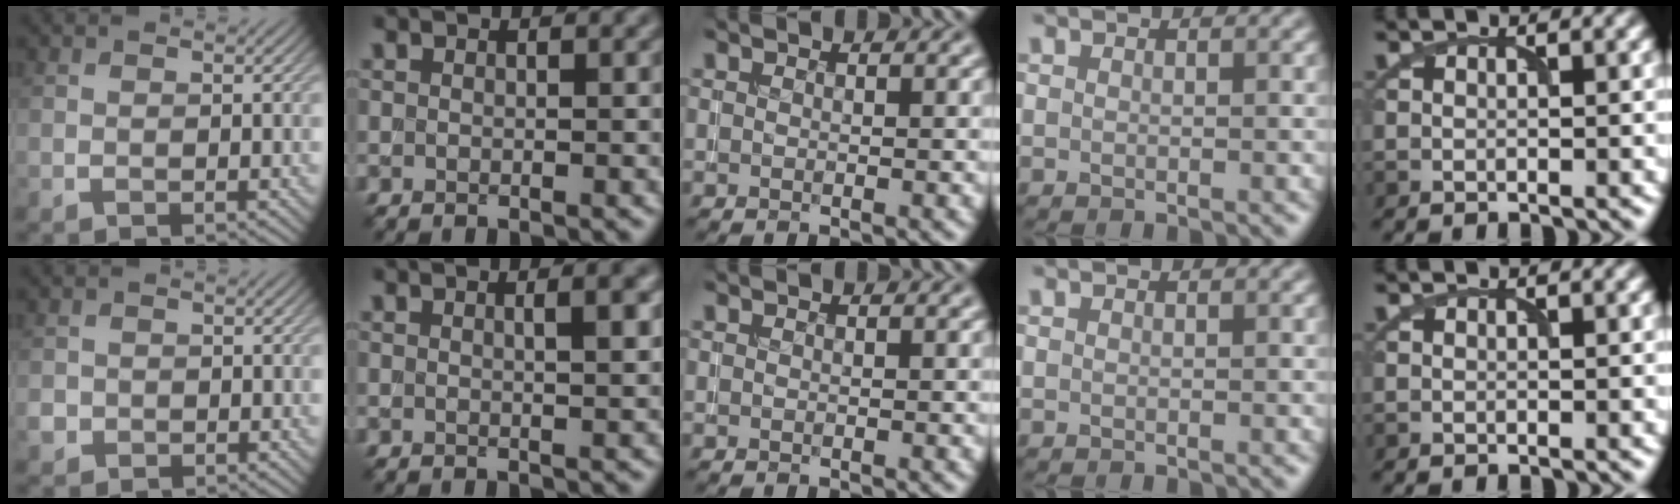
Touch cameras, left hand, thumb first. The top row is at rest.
{"thumb": {"total": 1.8, "force": [-0.7, 1.6, 0.4], "torque": [-0.009, -0.008, -0.016]}, "index": {"total": 2.0, "force": [0.6, 0.4, 1.9], "torque": [-0.018, 0.003, 0.005]}}